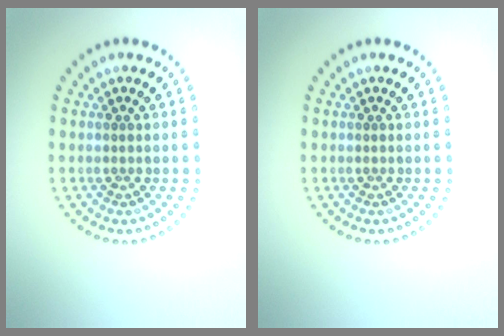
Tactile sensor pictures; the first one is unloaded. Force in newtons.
{"total": 0.0}